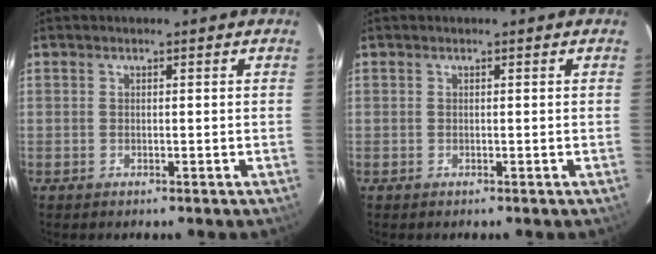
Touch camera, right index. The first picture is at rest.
{"total": 0.0}